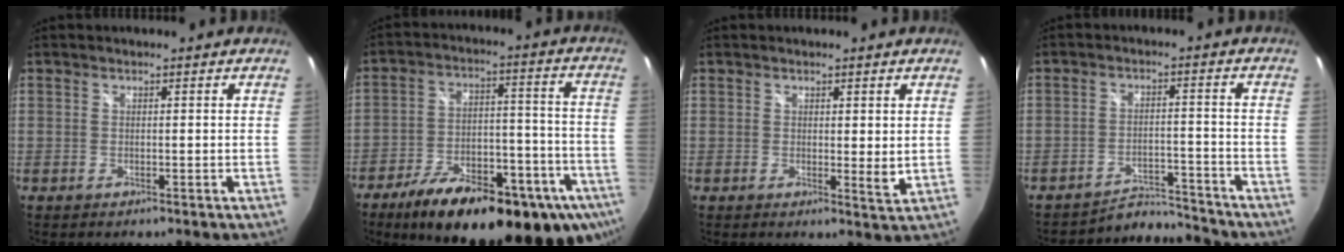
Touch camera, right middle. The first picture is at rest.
{"total": 28.3, "force": [-17.9, 10.9, 19.0], "torque": [-0.282, -0.014, -0.240]}
{"total": 2.9, "force": [1.8, 0.6, 2.1], "torque": [-0.030, -0.002, 0.027]}
{"total": 6.4, "force": [-6.3, -0.7, -1.3], "torque": [0.003, 0.018, -0.105]}